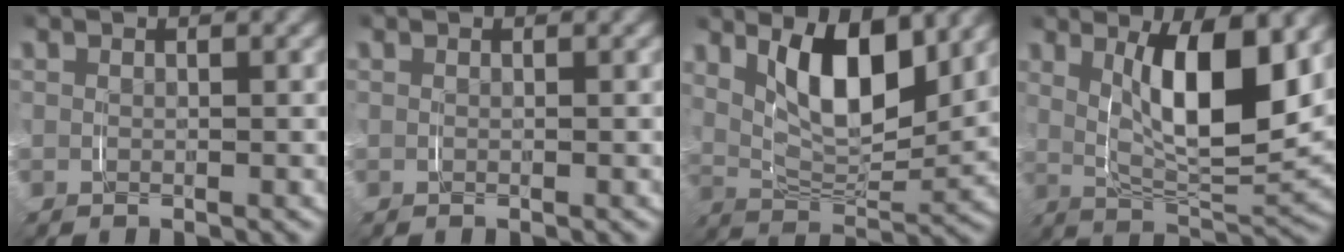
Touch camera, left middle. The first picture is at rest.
{"total": 0.0}
{"total": 8.0, "force": [3.4, 3.7, 6.3], "torque": [-0.113, -0.007, 0.055]}
{"total": 9.4, "force": [2.5, 3.4, 8.4], "torque": [-0.140, -0.010, 0.043]}